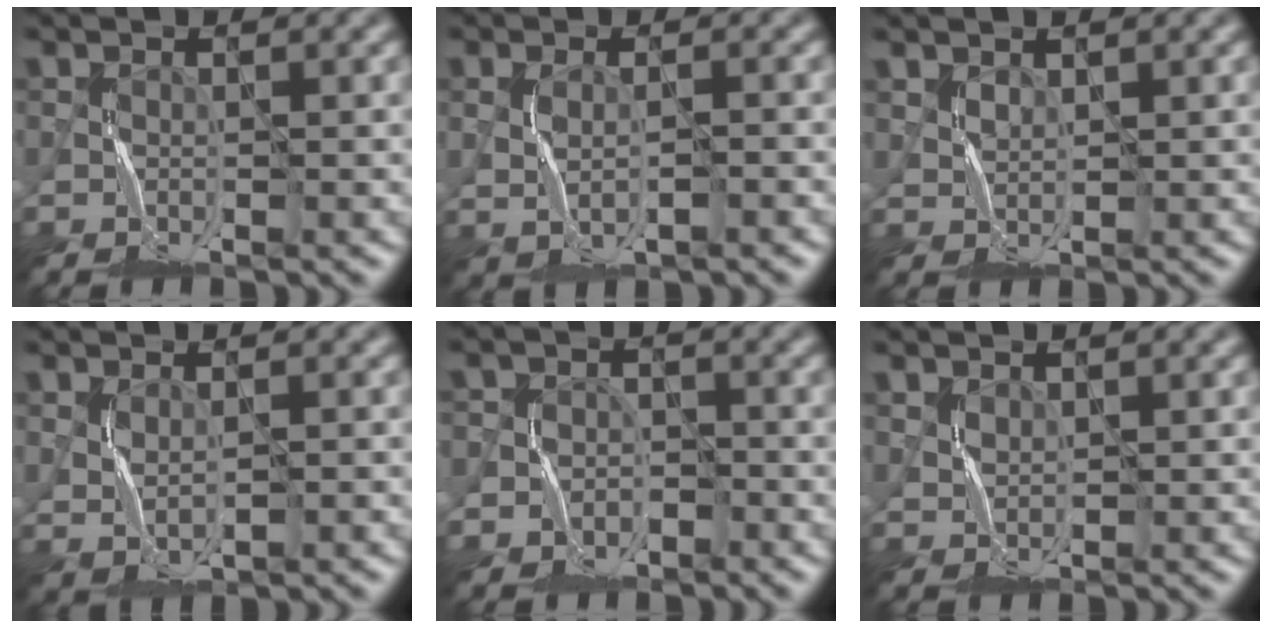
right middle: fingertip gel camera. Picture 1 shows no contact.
{"total": 1.7, "force": [-0.4, 0.8, 1.4], "torque": [-0.038, 0.000, -0.002]}
{"total": 1.3, "force": [1.1, 0.7, 0.3], "torque": [-0.012, 0.002, 0.029]}
{"total": 1.7, "force": [0.2, 1.1, 1.3], "torque": [-0.034, -0.003, 0.011]}
{"total": 3.2, "force": [-1.7, 2.7, -0.1], "torque": [0.026, 0.016, -0.048]}
{"total": 1.0, "force": [0.7, 0.7, 0.1], "torque": [-0.007, -0.001, 0.019]}